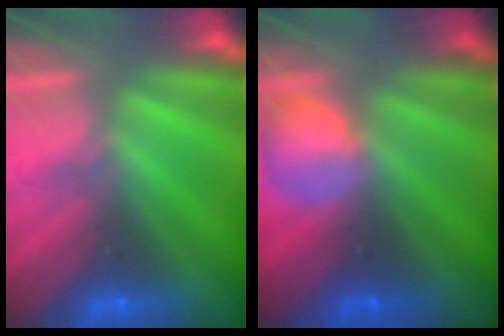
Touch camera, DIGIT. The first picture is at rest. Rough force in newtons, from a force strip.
{"total": 2.4}